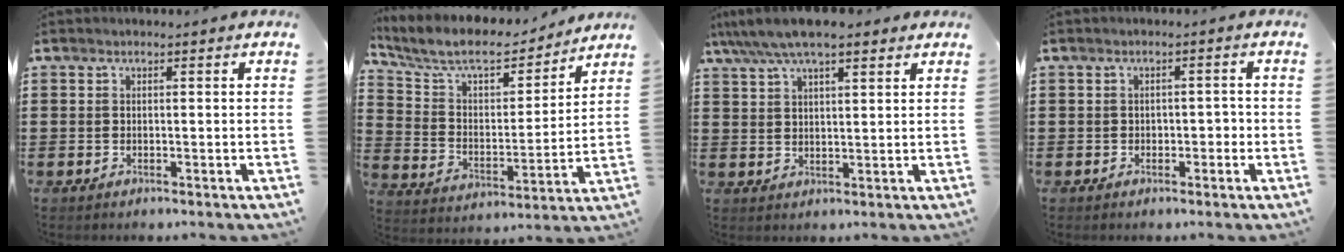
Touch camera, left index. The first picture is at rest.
{"total": 8.8, "force": [7.7, 2.3, 3.6], "torque": [-0.104, -0.045, 0.131]}
{"total": 6.5, "force": [5.1, 1.7, 3.7], "torque": [-0.084, -0.004, 0.092]}
{"total": 1.5, "force": [-0.5, 1.0, 1.0], "torque": [-0.022, 0.005, -0.014]}